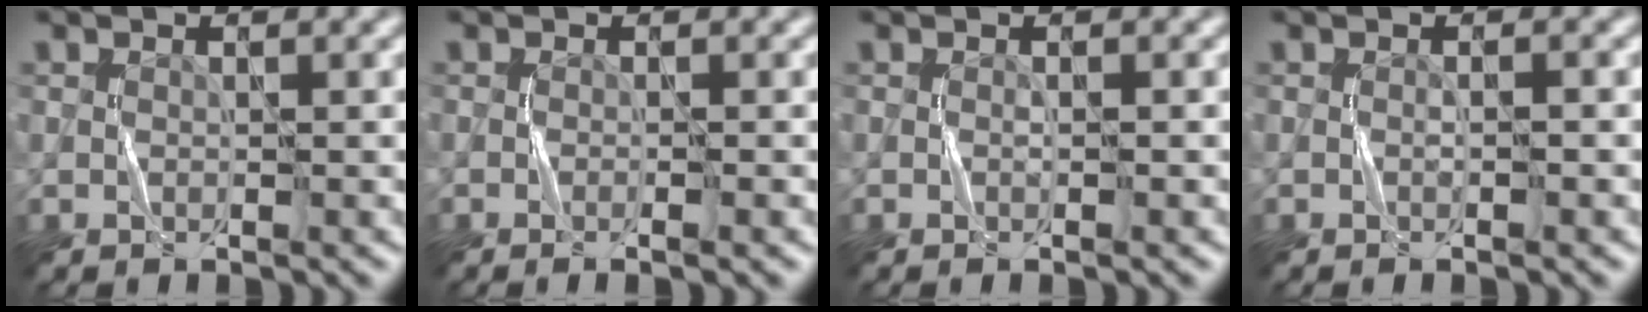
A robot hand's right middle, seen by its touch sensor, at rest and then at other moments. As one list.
[{"total": 1.5, "force": [-0.5, 0.4, 1.3], "torque": [-0.016, -0.003, -0.013]}, {"total": 0.6, "force": [-0.2, 0.0, 0.6], "torque": [-0.010, 0.000, -0.004]}, {"total": 0.9, "force": [-0.3, 0.0, 0.9], "torque": [-0.015, -0.001, -0.008]}]